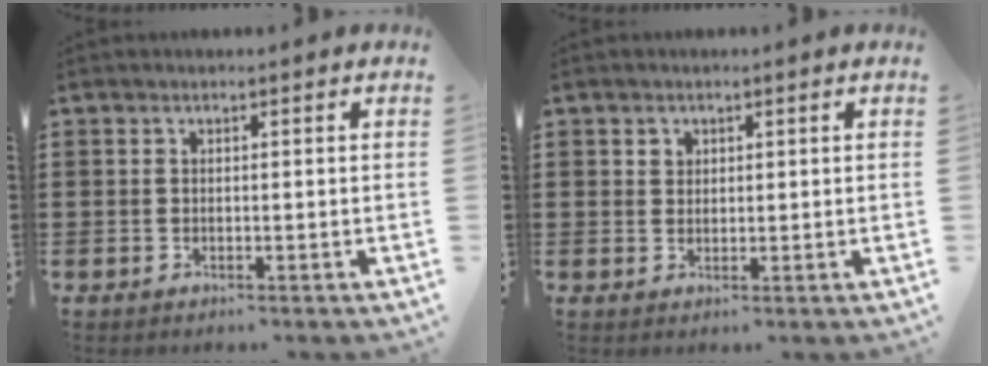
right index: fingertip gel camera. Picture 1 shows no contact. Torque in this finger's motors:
{"motor_torque": [0.00, 0.00, 0.00, 0.01]}